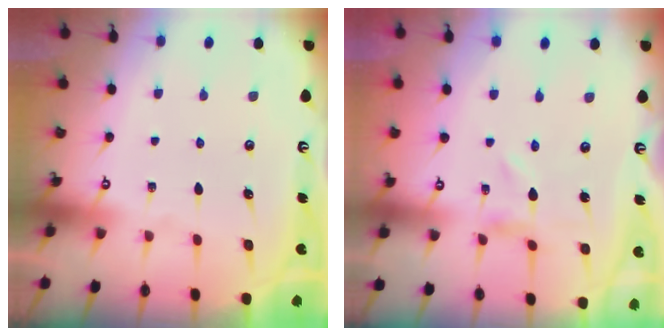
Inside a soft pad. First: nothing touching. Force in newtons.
{"total": 0.0}